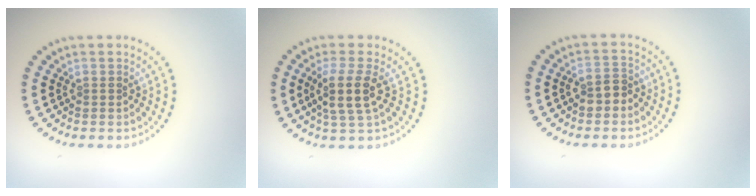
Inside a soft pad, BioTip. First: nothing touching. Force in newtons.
{"total": 3.4, "press": 2.8, "slide": 2.0}
{"total": 2.1, "press": 2.0, "slide": 0.6}